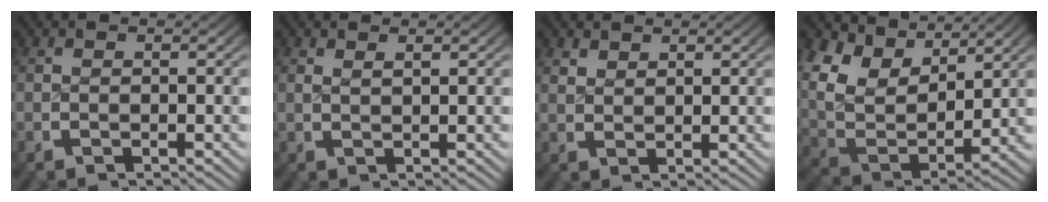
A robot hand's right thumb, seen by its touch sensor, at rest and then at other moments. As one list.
[{"total": 1.1, "force": [1.0, -0.1, 0.5], "torque": [-0.007, -0.001, 0.023]}, {"total": 1.7, "force": [1.6, 0.3, 0.2], "torque": [0.004, 0.001, 0.037]}, {"total": 10.3, "force": [2.7, 7.0, 7.1], "torque": [-0.175, -0.028, 0.056]}]